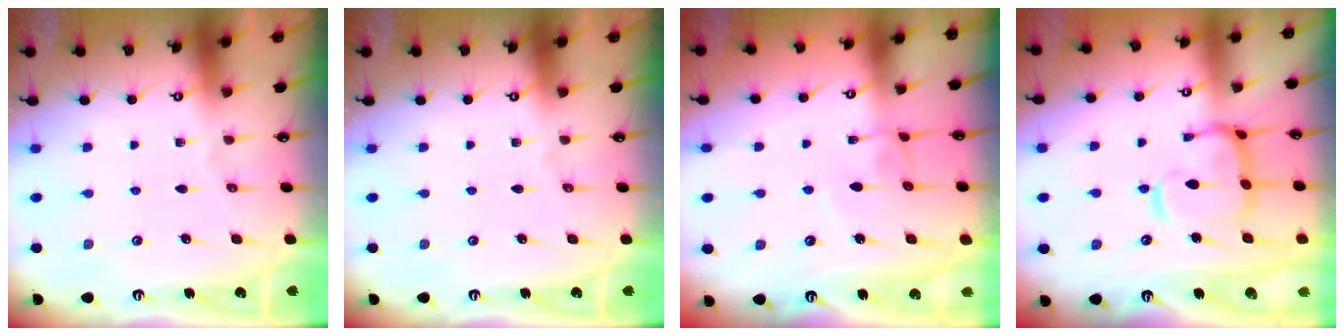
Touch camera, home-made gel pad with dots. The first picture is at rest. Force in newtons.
{"total": 0.0}
{"total": 2.1, "press": 2.1, "slide": 0.1}
{"total": 9.9, "press": 9.9, "slide": 1.3}